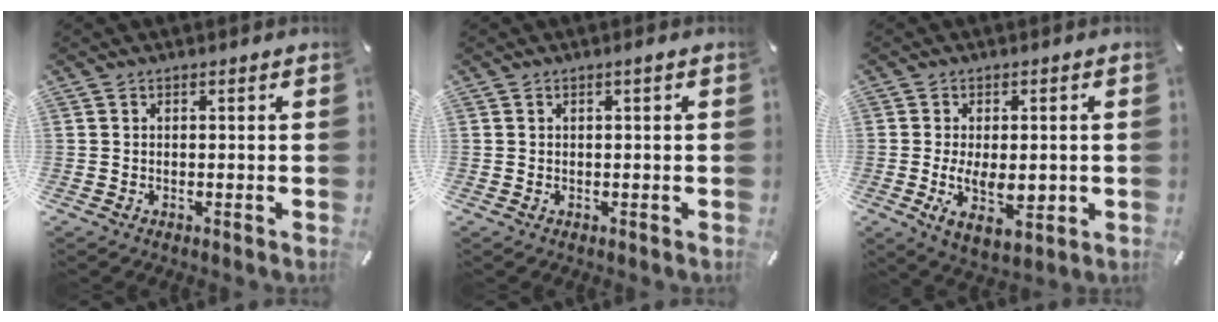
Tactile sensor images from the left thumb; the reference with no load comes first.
{"total": 1.2, "force": [0.2, 0.0, 1.2], "torque": [-0.022, -0.001, 0.003]}
{"total": 9.3, "force": [-1.2, 5.1, 7.6], "torque": [-0.134, -0.013, -0.018]}